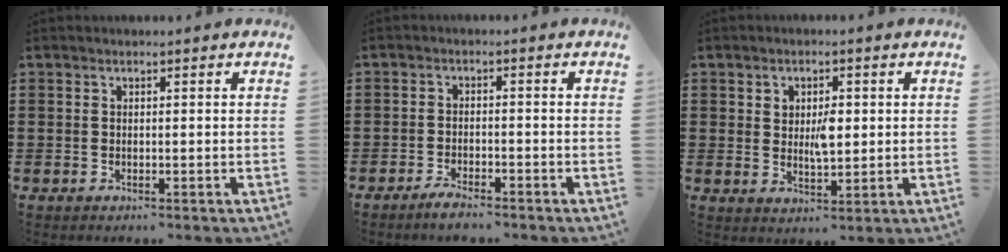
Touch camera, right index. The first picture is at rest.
{"total": 2.3, "force": [-2.2, 0.1, 0.7], "torque": [-0.017, 0.002, -0.042]}
{"total": 3.9, "force": [0.8, 1.9, 3.2], "torque": [-0.060, 0.004, 0.012]}